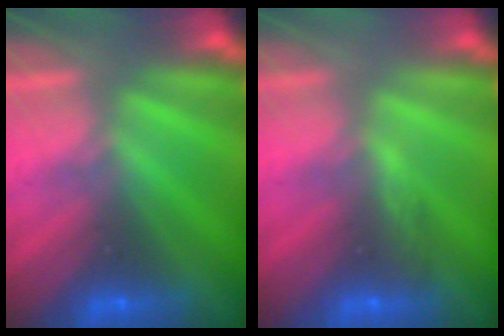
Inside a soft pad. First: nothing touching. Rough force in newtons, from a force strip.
{"total": 2.7}